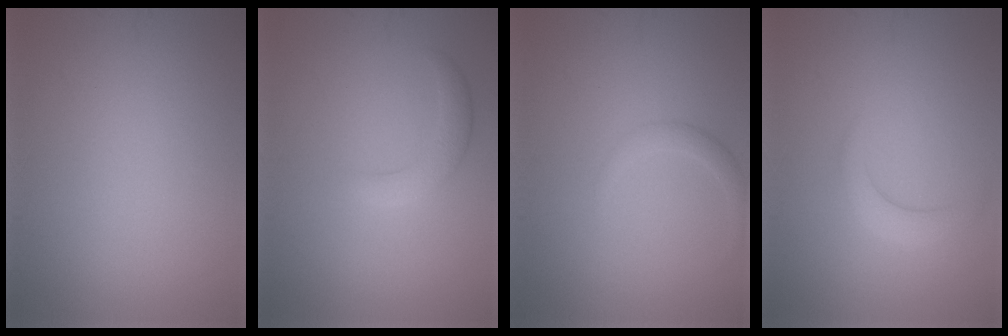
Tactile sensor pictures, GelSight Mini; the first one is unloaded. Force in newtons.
{"total": 2.2, "press": 2.1, "slide": 0.1}
{"total": 1.4, "press": 1.4, "slide": 0.1}
{"total": 2.1, "press": 2.0, "slide": 0.3}